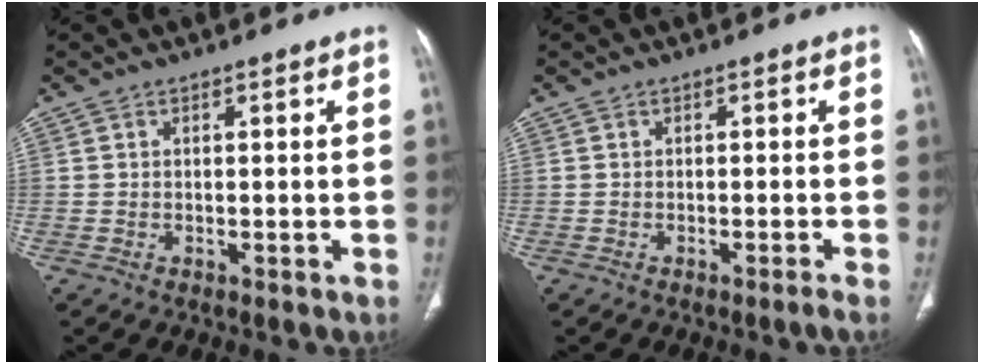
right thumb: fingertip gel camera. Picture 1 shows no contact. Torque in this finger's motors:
{"motor_torque": [0.20, -0.01, 0.29, -0.21, -0.02]}